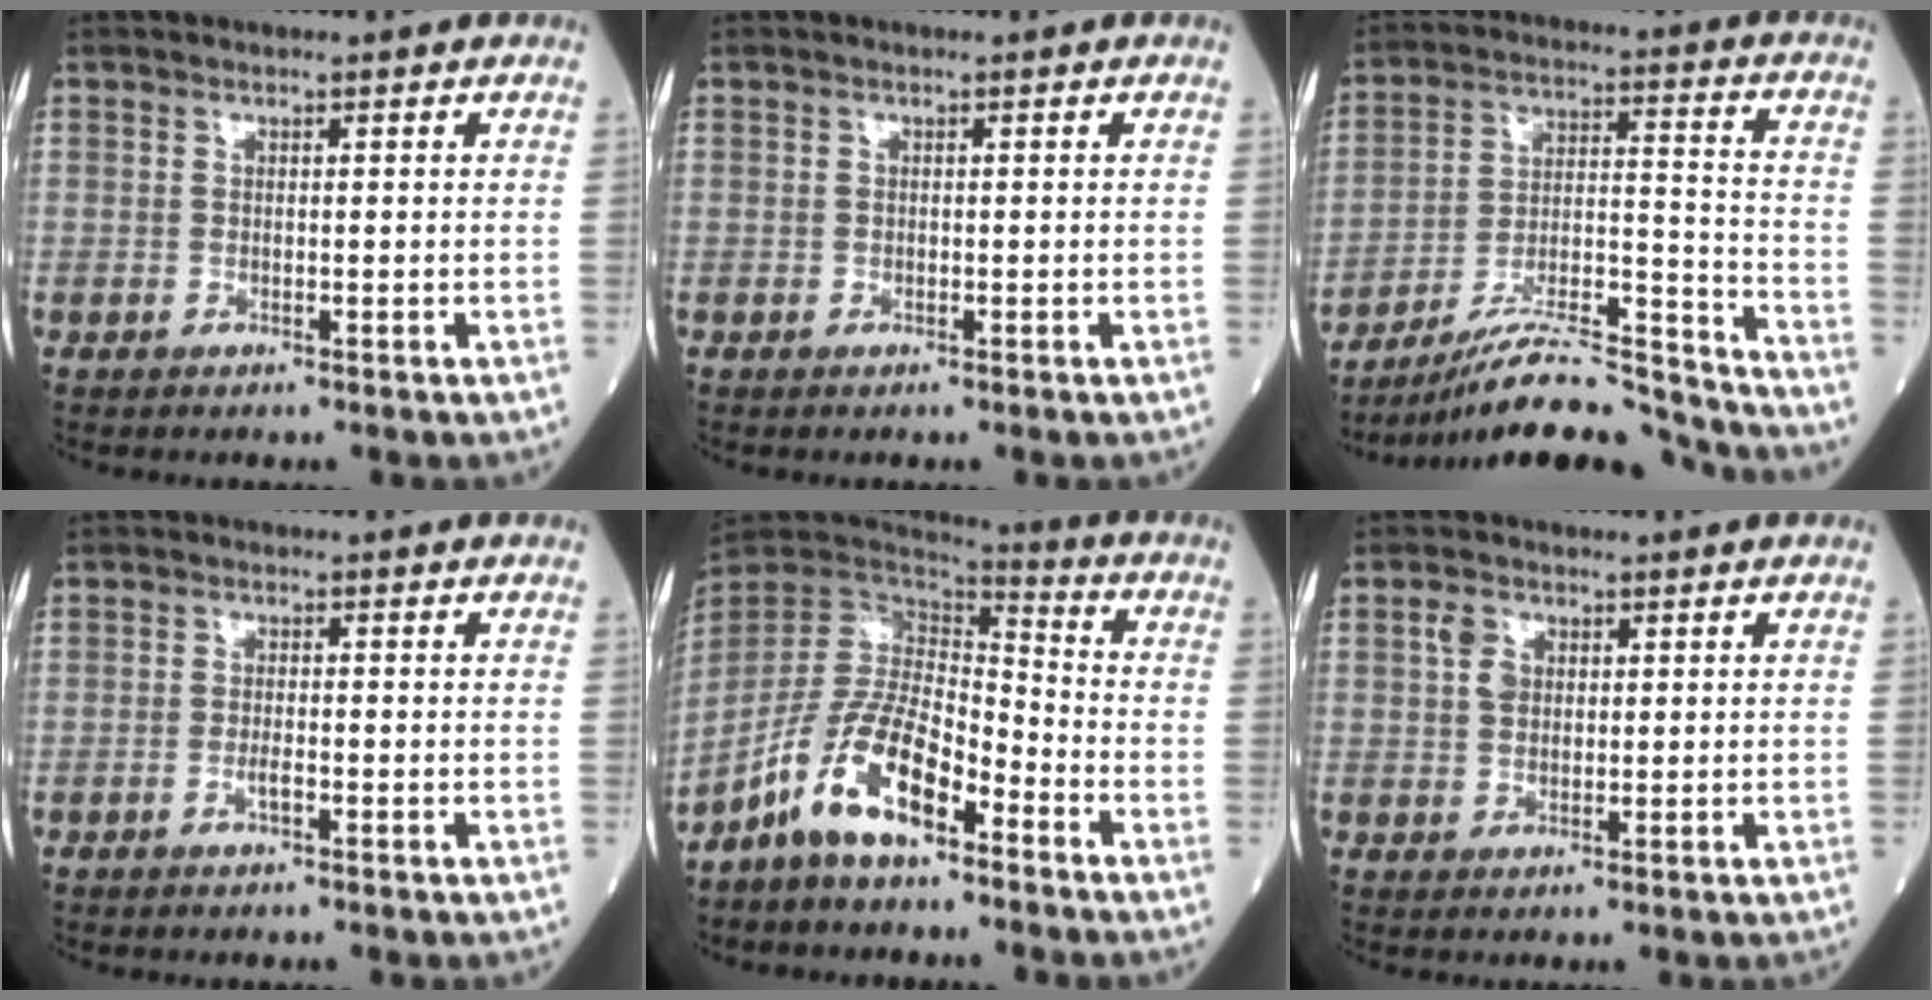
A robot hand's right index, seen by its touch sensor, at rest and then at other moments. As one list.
[{"total": 0.0}, {"total": 18.3, "force": [-17.1, 0.5, 6.3], "torque": [-0.108, 0.015, -0.282]}, {"total": 1.5, "force": [-0.8, 0.3, 1.2], "torque": [-0.024, 0.000, -0.016]}, {"total": 11.9, "force": [-7.1, 4.3, 8.6], "torque": [-0.183, 0.007, -0.138]}, {"total": 3.0, "force": [1.0, 2.2, 1.8], "torque": [-0.035, 0.008, 0.019]}]